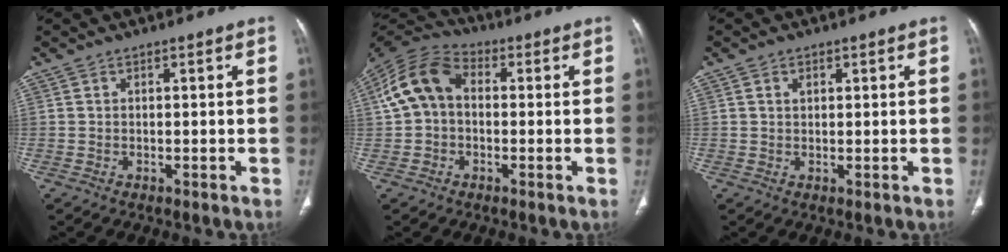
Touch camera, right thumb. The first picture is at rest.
{"total": 10.9, "force": [0.7, 7.9, 7.4], "torque": [-0.141, 0.032, 0.000]}
{"total": 1.3, "force": [0.6, 0.9, 0.7], "torque": [-0.010, -0.002, 0.012]}